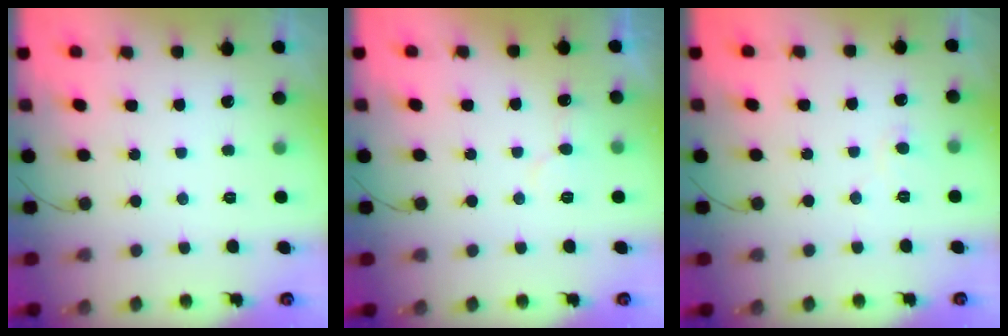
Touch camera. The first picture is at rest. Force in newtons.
{"total": 5.1, "press": 5.1, "slide": 0.3}
{"total": 5.4, "press": 5.4, "slide": 0.5}